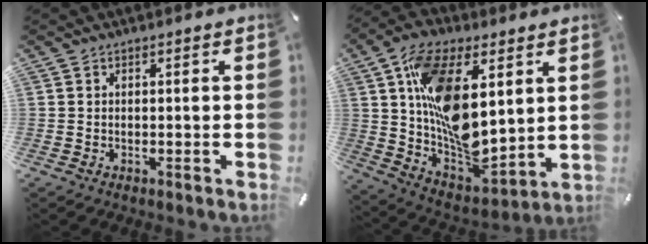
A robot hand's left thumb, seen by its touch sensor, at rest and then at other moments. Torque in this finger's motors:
{"motor_torque": [2.45, 2.56, 2.53, -0.24, 0.94]}